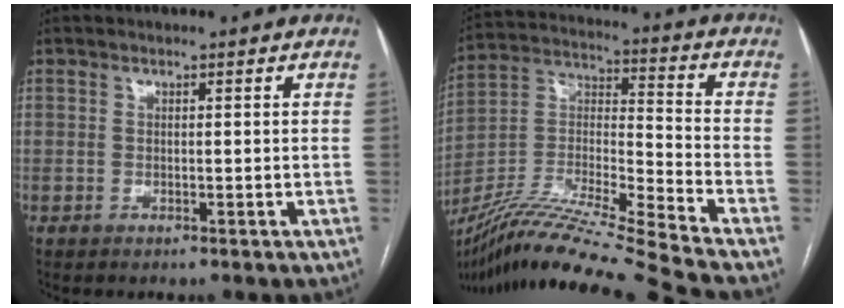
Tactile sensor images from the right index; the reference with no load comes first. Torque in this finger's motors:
{"motor_torque": [0.19, -1.95, 0.23, 0.10]}